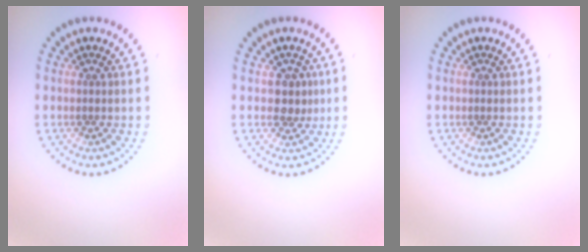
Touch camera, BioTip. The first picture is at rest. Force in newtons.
{"total": 2.0, "press": 1.8, "slide": 0.9}
{"total": 0.0}